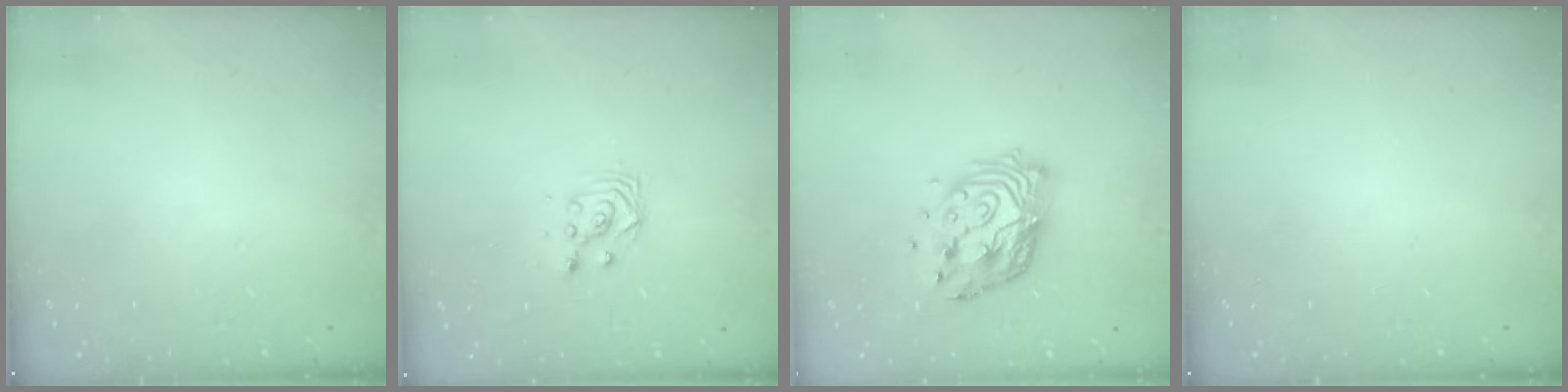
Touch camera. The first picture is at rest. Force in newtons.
{"total": 2.9, "press": 2.9, "slide": 0.4}
{"total": 14.3, "press": 14.2, "slide": 1.2}
{"total": 0.0}